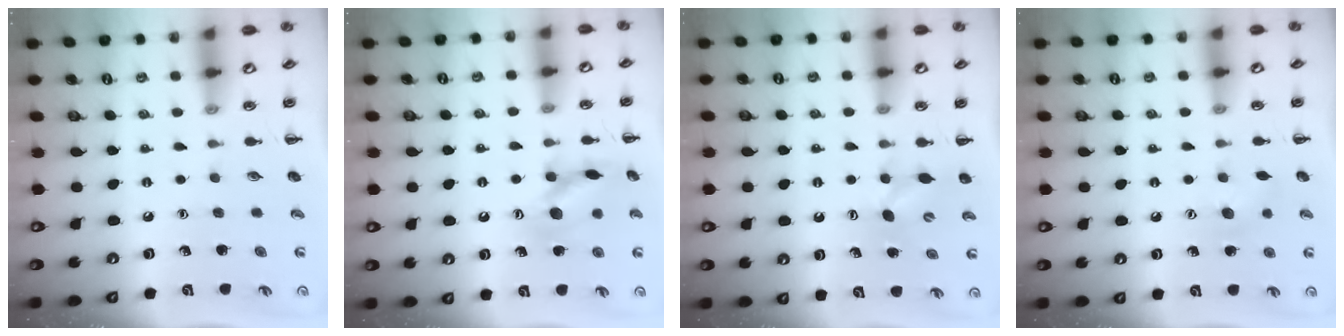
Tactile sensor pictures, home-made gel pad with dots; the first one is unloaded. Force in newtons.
{"total": 13.2, "press": 13.2, "slide": 1.1}
{"total": 5.1, "press": 4.9, "slide": 1.4}
{"total": 7.3, "press": 7.1, "slide": 1.4}